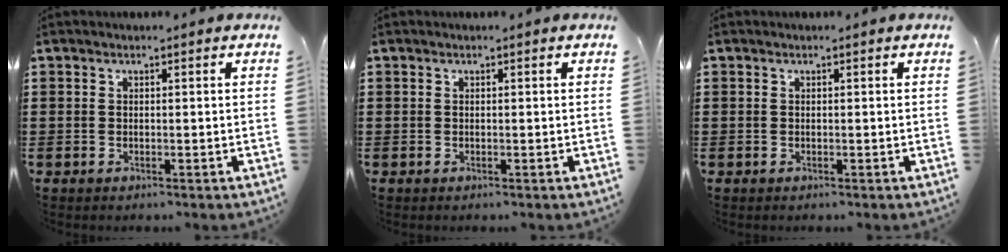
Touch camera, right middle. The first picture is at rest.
{"total": 0.0}
{"total": 0.0}